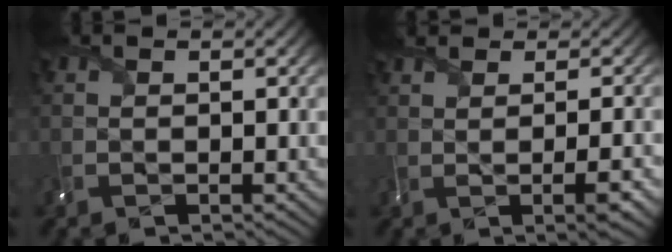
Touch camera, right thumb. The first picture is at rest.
{"total": 3.9, "force": [1.4, 1.0, 3.5], "torque": [-0.036, 0.017, 0.002]}